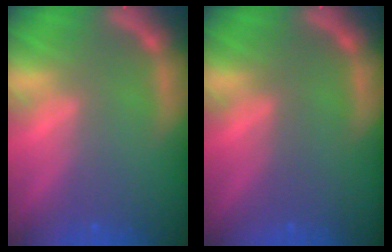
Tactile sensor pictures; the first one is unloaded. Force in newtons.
{"total": 0.0}